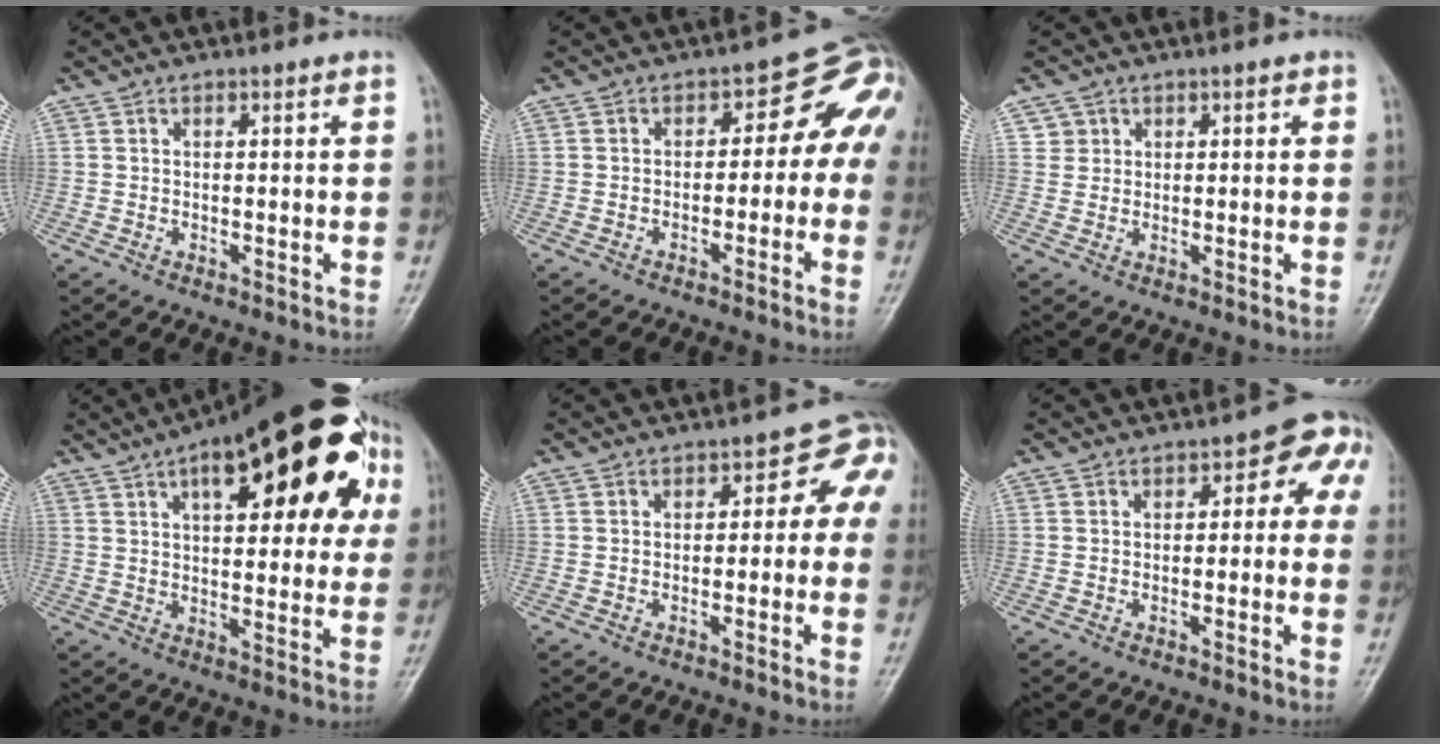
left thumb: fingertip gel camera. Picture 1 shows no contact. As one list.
[{"total": 7.9, "force": [-1.7, 5.5, 5.4], "torque": [-0.030, 0.047, -0.030]}, {"total": 2.4, "force": [1.0, 2.1, -0.1], "torque": [0.027, -0.002, 0.009]}, {"total": 26.9, "force": [10.5, 10.6, 22.4], "torque": [-0.291, 0.023, 0.140]}, {"total": 6.0, "force": [-0.8, 4.2, 4.2], "torque": [-0.007, 0.029, -0.022]}, {"total": 6.1, "force": [0.1, 4.0, 4.6], "torque": [-0.009, 0.028, -0.013]}]